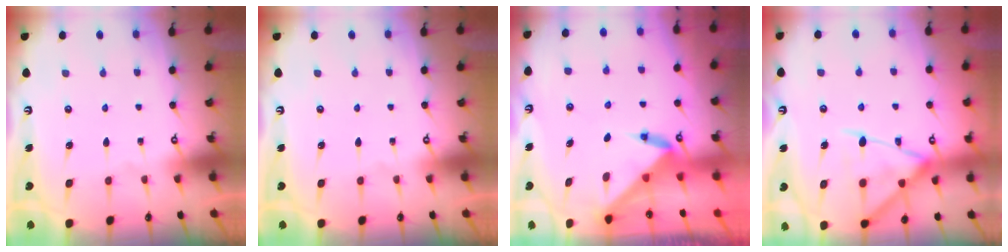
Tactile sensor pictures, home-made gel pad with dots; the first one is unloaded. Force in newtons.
{"total": 0.0}
{"total": 3.5, "press": 3.5, "slide": 0.3}
{"total": 15.2, "press": 15.2, "slide": 1.1}